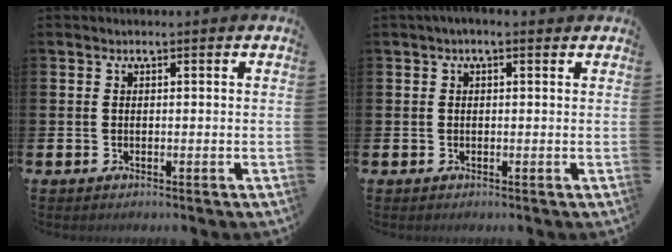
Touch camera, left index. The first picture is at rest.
{"total": 1.0, "force": [0.3, 0.4, 0.9], "torque": [-0.007, 0.002, 0.002]}